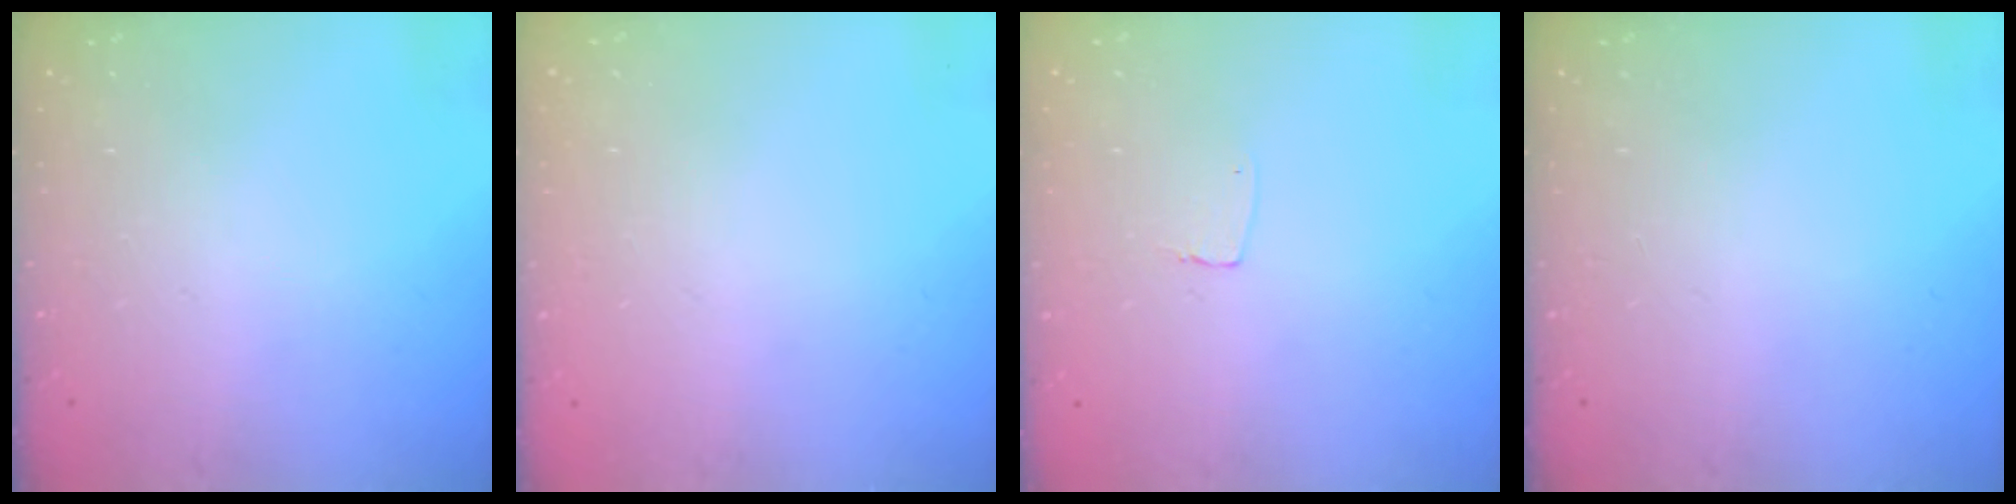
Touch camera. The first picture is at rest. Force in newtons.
{"total": 0.0}
{"total": 3.5, "press": 3.5, "slide": 0.3}
{"total": 0.0}